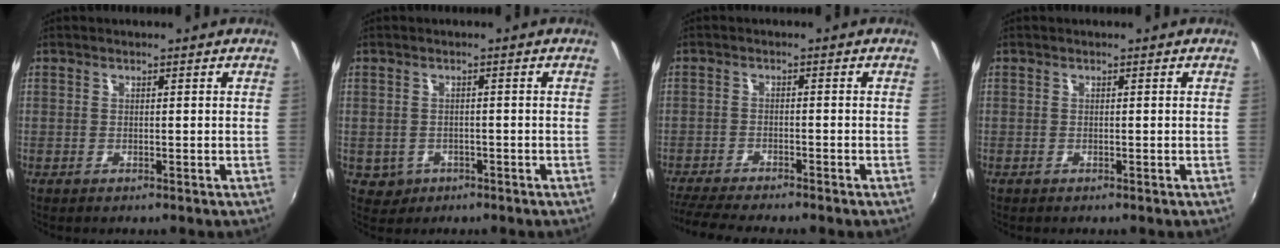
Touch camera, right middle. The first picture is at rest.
{"total": 3.4, "force": [-1.1, 3.1, 0.9], "torque": [-0.027, -0.002, -0.009]}
{"total": 8.8, "force": [-7.9, 0.5, 3.8], "torque": [-0.095, -0.026, -0.128]}
{"total": 0.0}